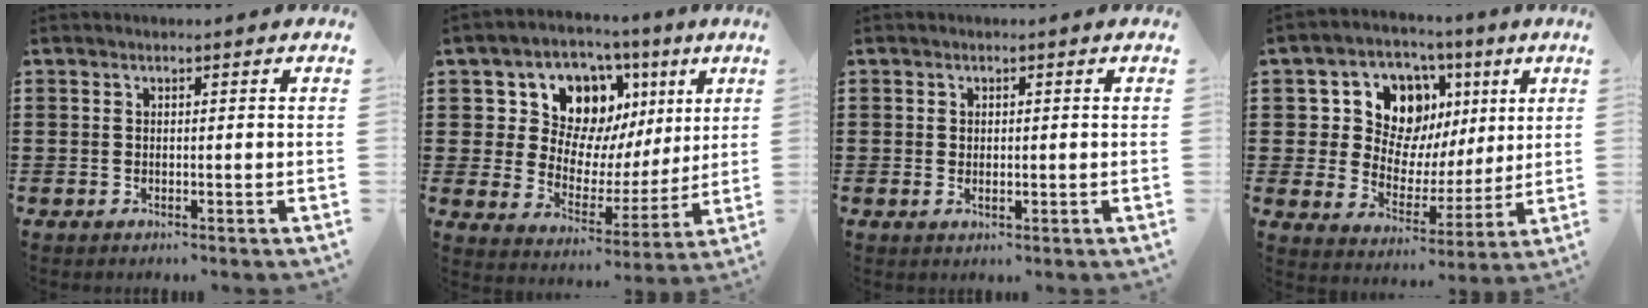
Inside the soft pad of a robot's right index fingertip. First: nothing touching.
{"total": 12.0, "force": [6.0, 8.6, 5.8], "torque": [-0.138, -0.024, 0.114]}
{"total": 0.7, "force": [0.1, 0.5, 0.4], "torque": [-0.008, 0.006, 0.001]}
{"total": 11.8, "force": [4.9, 9.0, 5.9], "torque": [-0.142, -0.002, 0.097]}